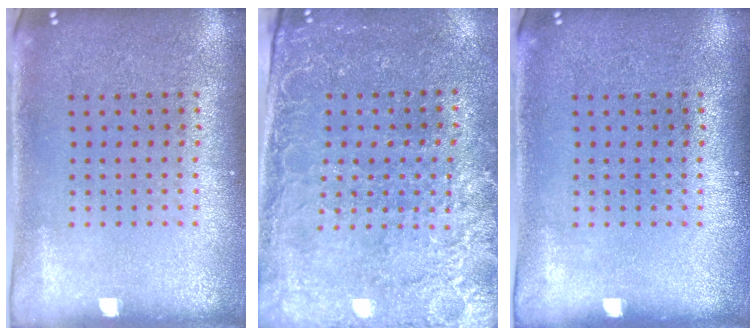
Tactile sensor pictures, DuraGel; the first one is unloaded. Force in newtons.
{"total": 3.0, "press": 2.8, "slide": 1.1}
{"total": 0.0}